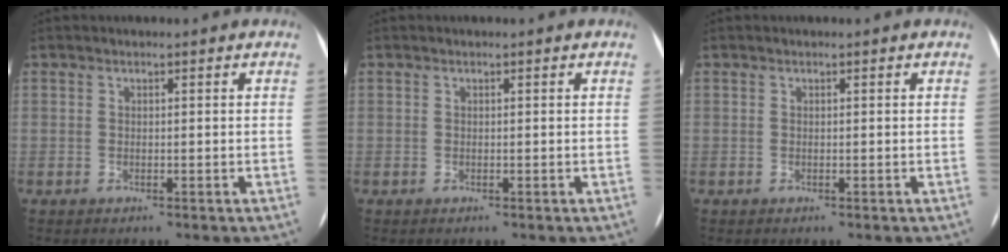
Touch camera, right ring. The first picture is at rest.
{"total": 0.0}
{"total": 0.0}